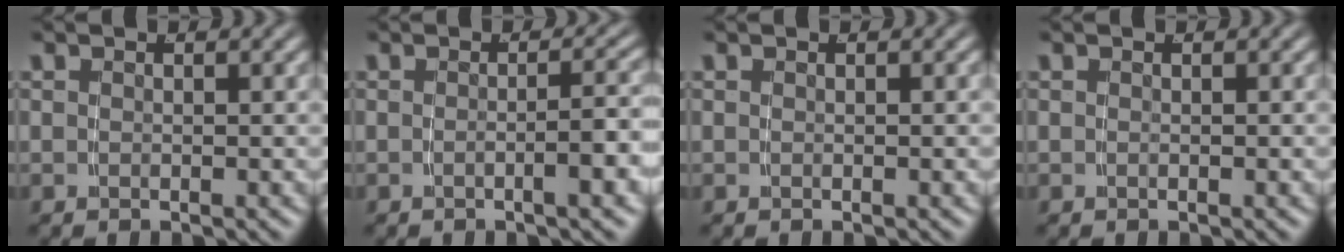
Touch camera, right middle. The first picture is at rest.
{"total": 2.5, "force": [-1.0, 0.0, 2.3], "torque": [-0.027, 0.008, -0.019]}
{"total": 0.0}
{"total": 0.0}